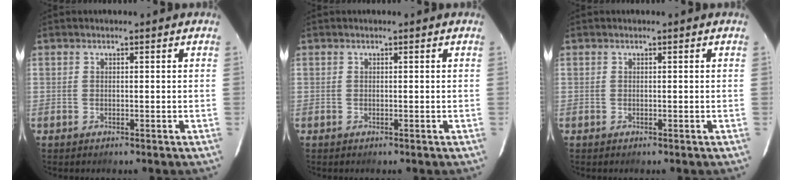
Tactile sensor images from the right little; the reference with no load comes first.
{"total": 0.0}
{"total": 0.0}